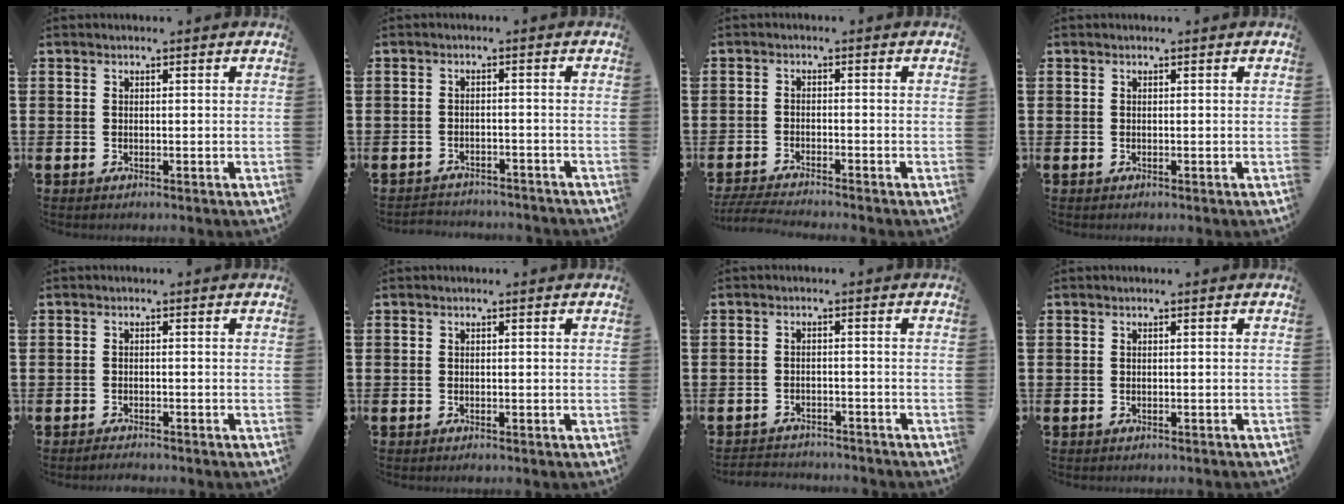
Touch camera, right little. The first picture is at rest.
{"total": 2.1, "force": [-2.1, 0.1, -0.3], "torque": [-0.001, 0.003, -0.047]}
{"total": 2.6, "force": [-2.5, -0.2, 0.9], "torque": [-0.012, -0.001, -0.047]}
{"total": 0.0}
{"total": 1.1, "force": [-1.1, 0.0, 0.0], "torque": [-0.004, -0.001, -0.022]}
{"total": 0.0}
{"total": 2.1, "force": [-2.1, 0.1, -0.4], "torque": [-0.001, 0.002, -0.048]}
{"total": 0.0}